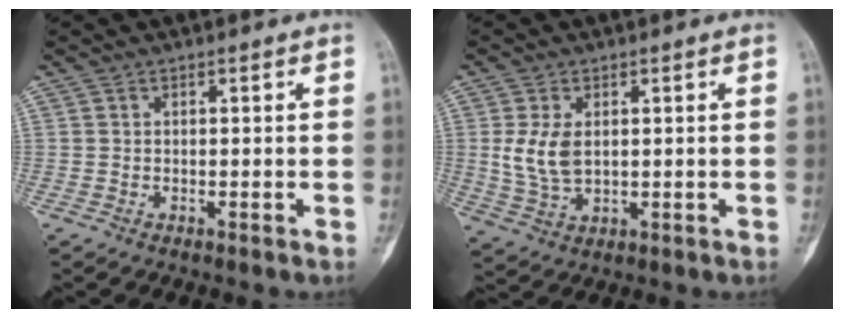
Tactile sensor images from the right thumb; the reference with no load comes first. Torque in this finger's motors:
{"motor_torque": [0.16, 0.16, 0.75, 0.12, 0.06]}